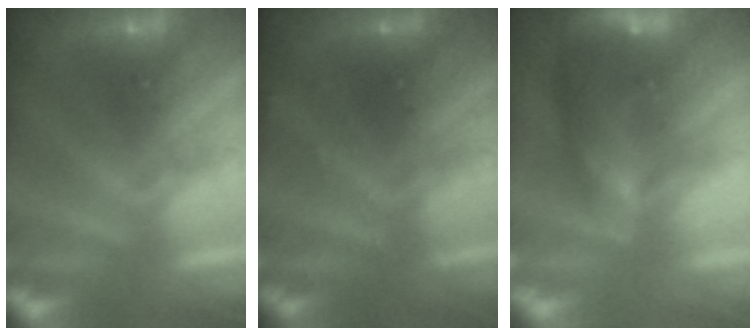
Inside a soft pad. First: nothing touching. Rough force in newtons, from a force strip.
{"total": 2.4}
{"total": 11.0}